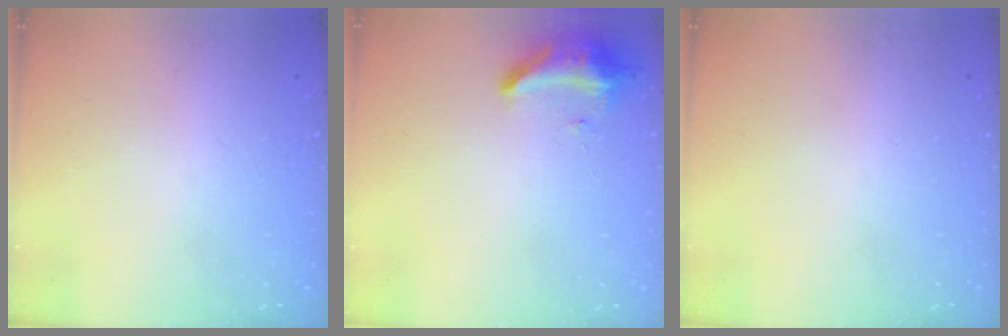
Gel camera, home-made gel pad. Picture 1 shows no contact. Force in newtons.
{"total": 8.9, "press": 8.8, "slide": 1.6}
{"total": 0.0}